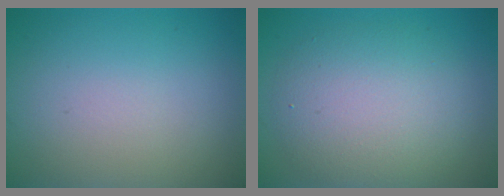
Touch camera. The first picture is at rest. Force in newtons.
{"total": 6.0, "press": 6.0, "slide": 0.2}